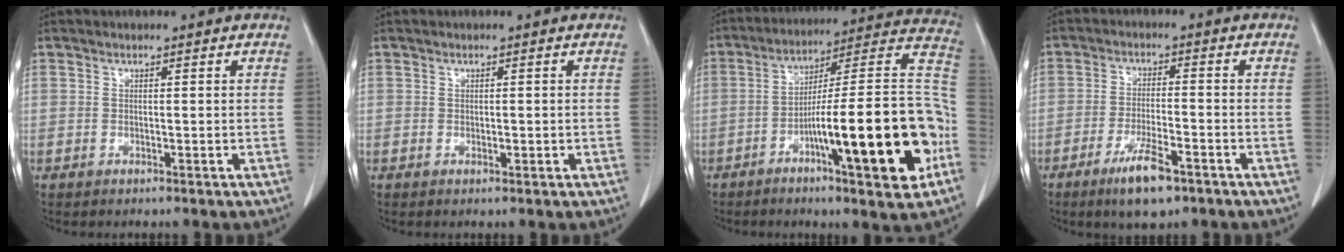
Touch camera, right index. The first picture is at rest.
{"total": 0.9, "force": [-0.1, 0.5, 0.7], "torque": [-0.009, 0.000, 0.000]}
{"total": 23.2, "force": [-7.9, 2.2, 21.7], "torque": [-0.266, 0.016, -0.116]}
{"total": 7.4, "force": [-4.6, 1.4, 5.6], "torque": [-0.107, -0.012, -0.074]}